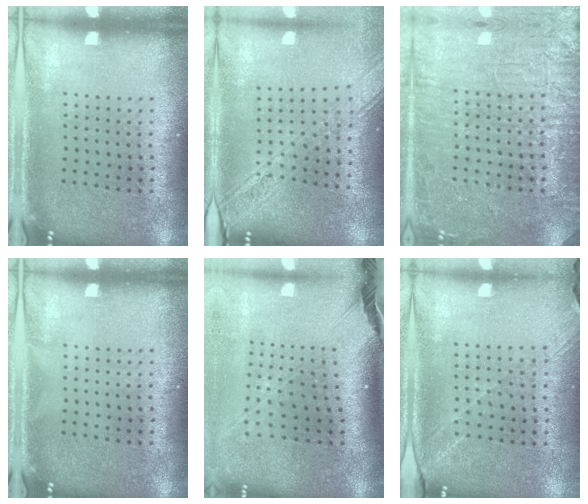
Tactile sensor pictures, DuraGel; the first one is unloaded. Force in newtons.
{"total": 2.3, "press": 1.9, "slide": 1.3}
{"total": 6.7, "press": 6.6, "slide": 1.1}
{"total": 0.0}
{"total": 2.7, "press": 1.9, "slide": 1.9}
{"total": 1.3, "press": 1.2, "slide": 0.4}